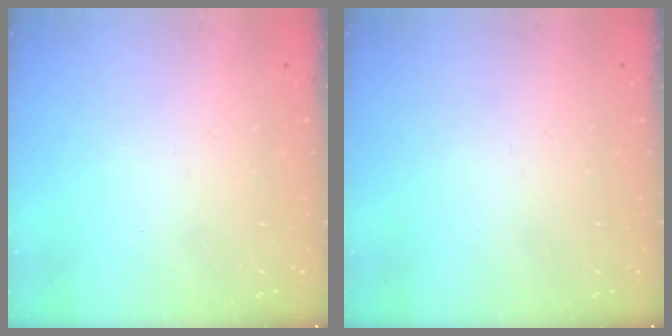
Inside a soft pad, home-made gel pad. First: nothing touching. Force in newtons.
{"total": 0.0}